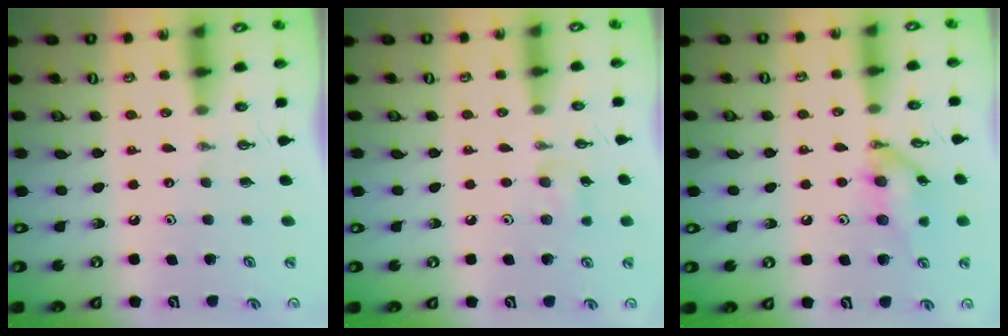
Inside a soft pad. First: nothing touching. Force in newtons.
{"total": 8.1, "press": 7.2, "slide": 3.7}
{"total": 12.2, "press": 12.2, "slide": 0.5}